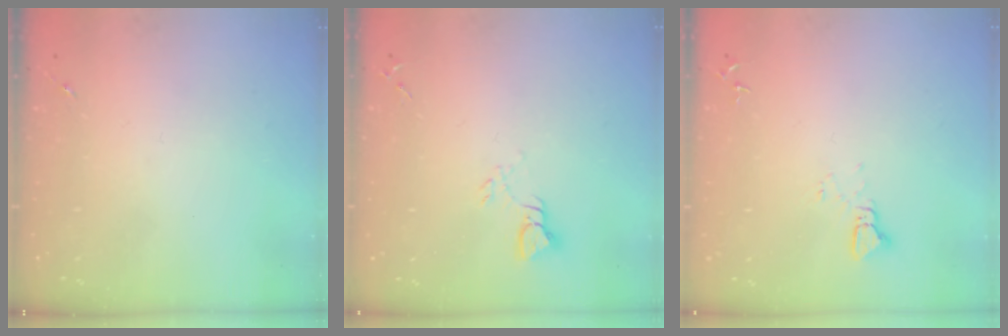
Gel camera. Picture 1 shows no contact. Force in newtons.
{"total": 3.6, "press": 3.5, "slide": 0.3}
{"total": 3.7, "press": 3.7, "slide": 0.3}